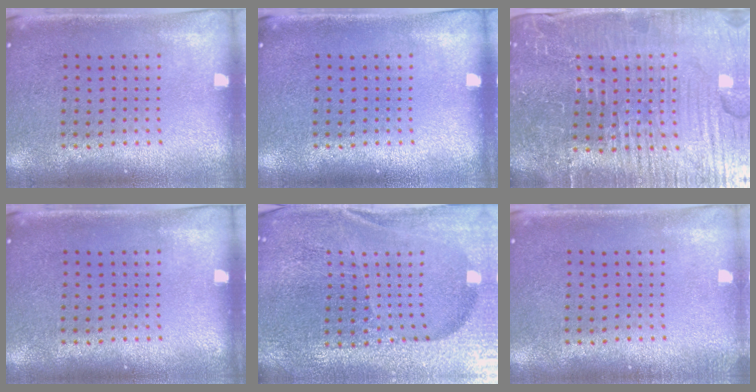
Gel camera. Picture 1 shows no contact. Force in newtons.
{"total": 0.0}
{"total": 6.5, "press": 5.9, "slide": 2.9}
{"total": 0.0}
{"total": 5.1, "press": 4.7, "slide": 1.8}
{"total": 0.7, "press": 0.7, "slide": 0.2}